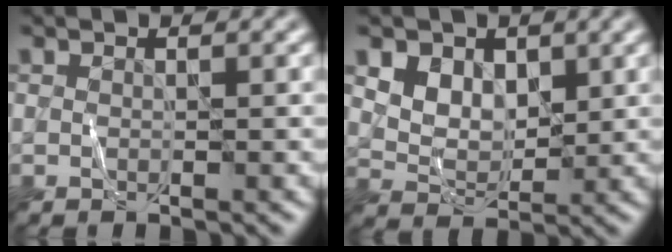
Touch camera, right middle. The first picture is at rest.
{"total": 5.2, "force": [2.6, 3.7, 2.7], "torque": [-0.070, -0.004, 0.055]}